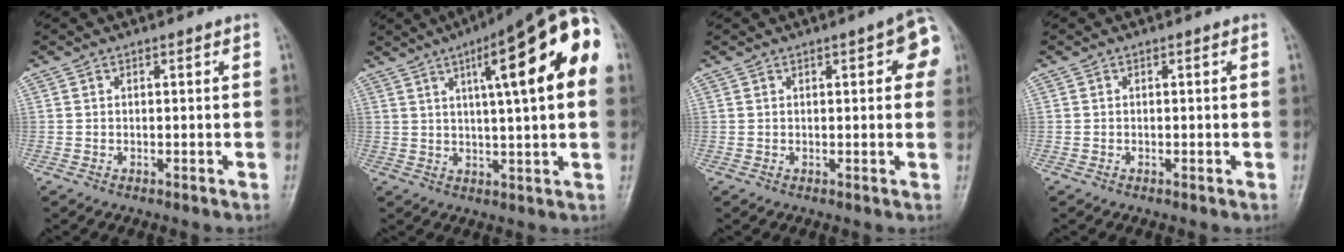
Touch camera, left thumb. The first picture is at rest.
{"total": 19.8, "force": [6.0, 4.2, 18.4], "torque": [-0.240, 0.017, 0.076]}
{"total": 7.1, "force": [2.4, 2.4, 6.2], "torque": [-0.052, 0.005, 0.018]}
{"total": 0.0}